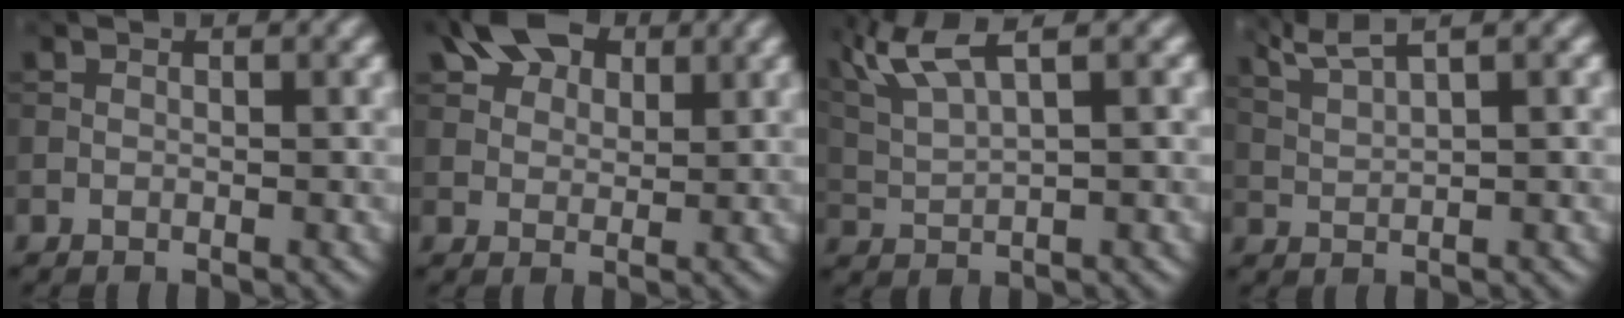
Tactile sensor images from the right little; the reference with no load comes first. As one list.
[{"total": 6.9, "force": [4.0, 4.2, 3.8], "torque": [-0.080, 0.017, 0.061]}, {"total": 5.8, "force": [3.5, 1.4, 4.4], "torque": [-0.096, 0.022, 0.075]}, {"total": 3.8, "force": [2.8, 0.6, 2.5], "torque": [-0.052, 0.013, 0.055]}]